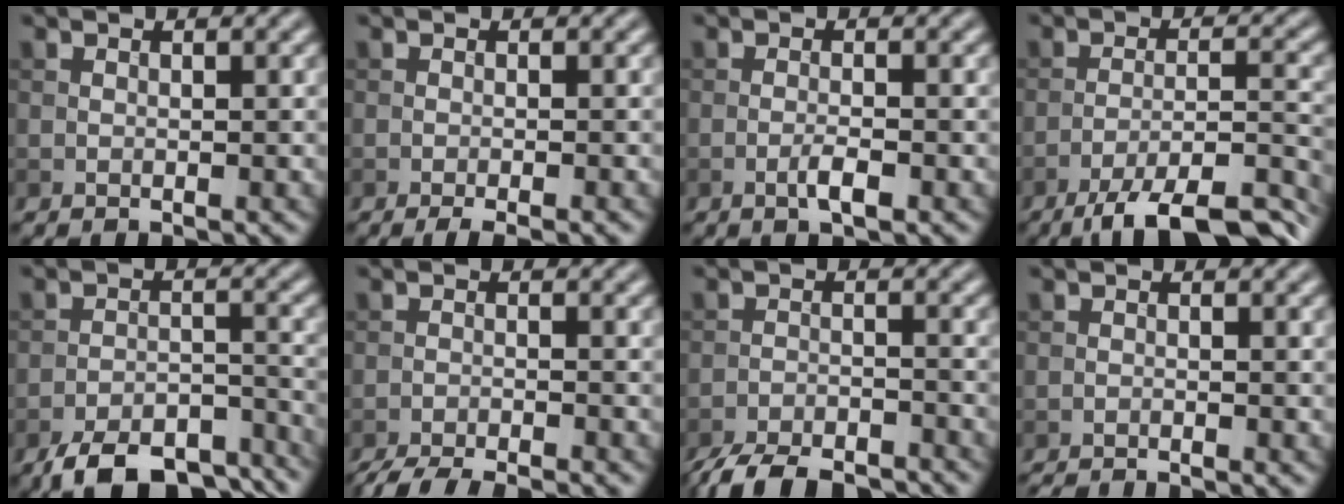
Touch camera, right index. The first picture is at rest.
{"total": 2.3, "force": [-1.4, 0.4, 1.8], "torque": [-0.024, 0.001, -0.025]}
{"total": 1.9, "force": [-0.9, 0.3, 1.6], "torque": [-0.029, 0.003, -0.019]}
{"total": 9.9, "force": [-7.7, 2.0, 5.9], "torque": [-0.090, 0.005, -0.123]}
{"total": 10.1, "force": [-8.2, 3.5, 4.7], "torque": [-0.071, -0.016, -0.125]}
{"total": 6.0, "force": [-5.5, 0.8, 2.3], "torque": [-0.041, -0.018, -0.090]}
{"total": 7.4, "force": [-6.7, 1.7, 2.8], "torque": [-0.044, -0.017, -0.116]}
{"total": 2.5, "force": [-2.4, 0.2, 0.8], "torque": [-0.015, -0.007, -0.043]}